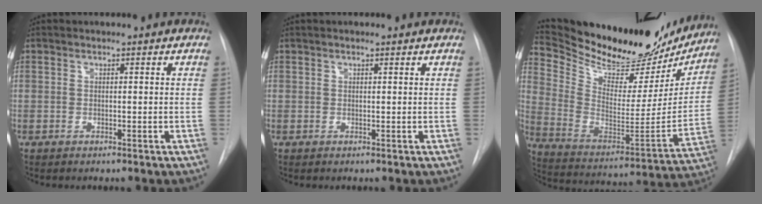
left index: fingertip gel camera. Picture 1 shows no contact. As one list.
[{"total": 1.0, "force": [0.8, 0.1, 0.5], "torque": [-0.010, 0.013, 0.013]}, {"total": 28.6, "force": [25.2, 8.2, 10.8], "torque": [-0.185, -0.044, 0.363]}]